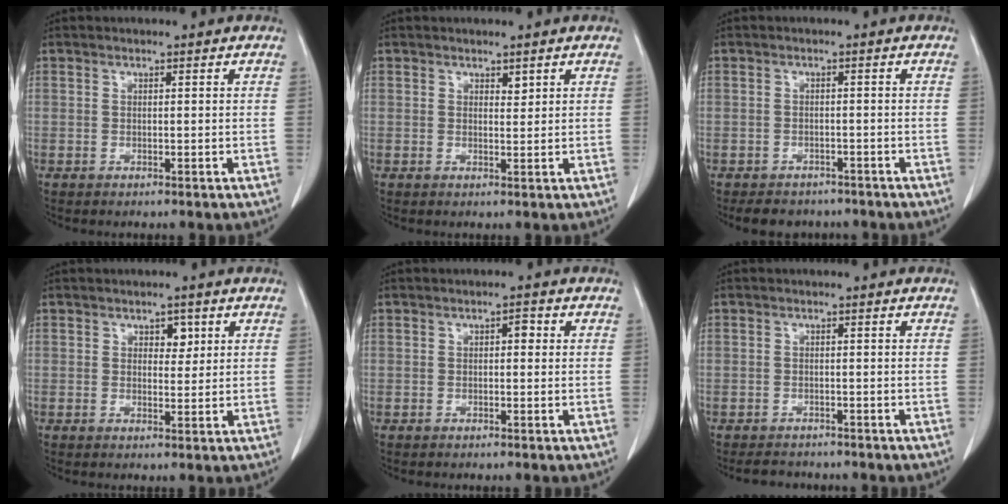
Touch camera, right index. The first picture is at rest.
{"total": 1.0, "force": [0.7, 0.4, 0.5], "torque": [-0.005, -0.005, 0.011]}
{"total": 5.5, "force": [-4.7, 2.8, 1.0], "torque": [-0.010, 0.005, -0.060]}
{"total": 2.4, "force": [1.1, 1.5, 1.5], "torque": [-0.015, 0.001, 0.016]}
{"total": 1.4, "force": [0.2, 0.7, 1.2], "torque": [-0.013, 0.006, 0.001]}
{"total": 3.2, "force": [-2.9, 1.4, 0.4], "torque": [-0.009, -0.002, -0.042]}